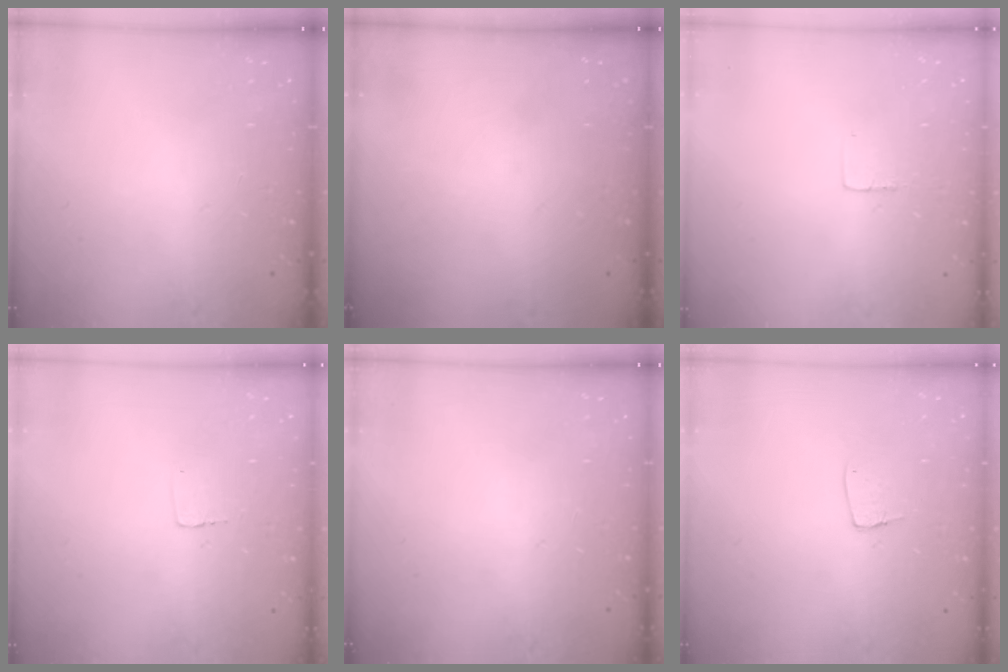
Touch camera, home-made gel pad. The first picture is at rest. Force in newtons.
{"total": 0.0}
{"total": 2.3, "press": 2.3, "slide": 0.1}
{"total": 2.3, "press": 2.3, "slide": 0.1}
{"total": 0.0}
{"total": 5.2, "press": 5.2, "slide": 0.3}